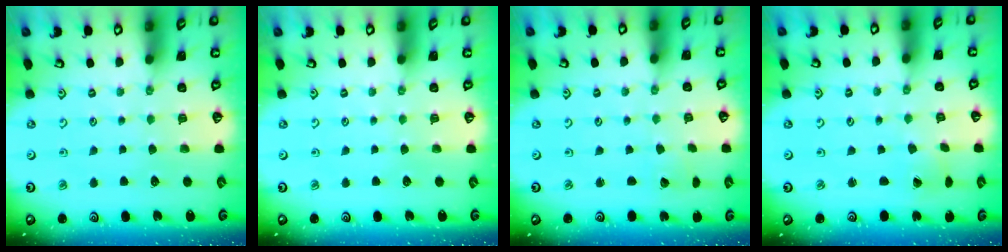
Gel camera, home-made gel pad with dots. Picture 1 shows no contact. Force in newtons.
{"total": 0.0}
{"total": 1.2, "press": 1.2, "slide": 0.1}
{"total": 0.0}